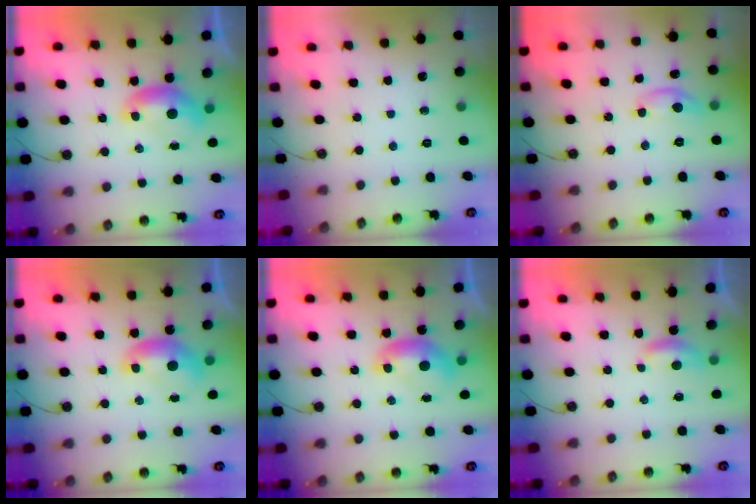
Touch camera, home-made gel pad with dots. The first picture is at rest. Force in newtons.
{"total": 0.0}
{"total": 3.9, "press": 3.9, "slide": 0.3}
{"total": 0.0}
{"total": 0.0}
{"total": 1.9, "press": 1.8, "slide": 0.4}